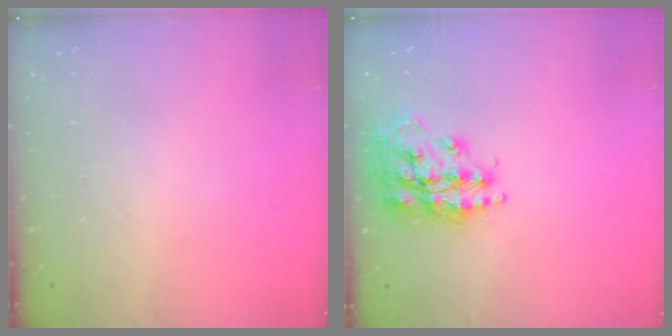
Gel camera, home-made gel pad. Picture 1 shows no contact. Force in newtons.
{"total": 17.1, "press": 17.0, "slide": 1.5}